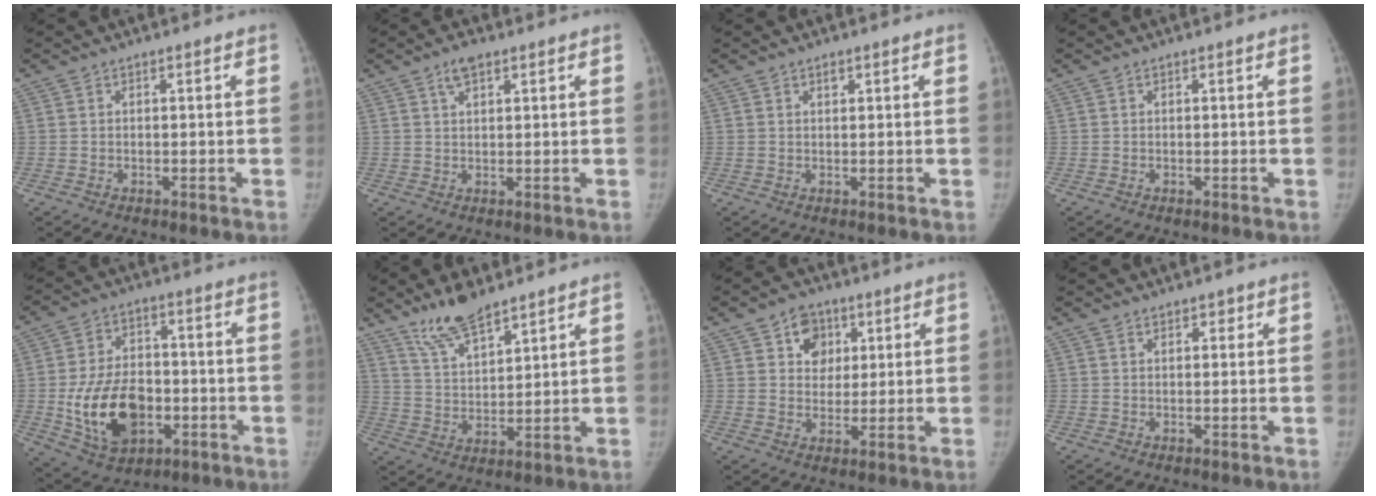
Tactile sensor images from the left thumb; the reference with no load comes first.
{"total": 3.5, "force": [2.1, 1.6, 2.4], "torque": [-0.038, -0.002, 0.039]}
{"total": 1.2, "force": [0.7, 0.6, 0.7], "torque": [-0.007, -0.003, 0.011]}
{"total": 0.0}
{"total": 16.0, "force": [-3.4, 10.7, 11.5], "torque": [-0.176, 0.011, -0.044]}
{"total": 9.8, "force": [7.8, 3.1, 5.2], "torque": [-0.082, -0.045, 0.156]}
{"total": 7.4, "force": [3.1, 6.0, 3.2], "torque": [-0.013, -0.008, 0.047]}
{"total": 1.7, "force": [1.1, 0.9, 0.8], "torque": [0.000, -0.005, 0.014]}